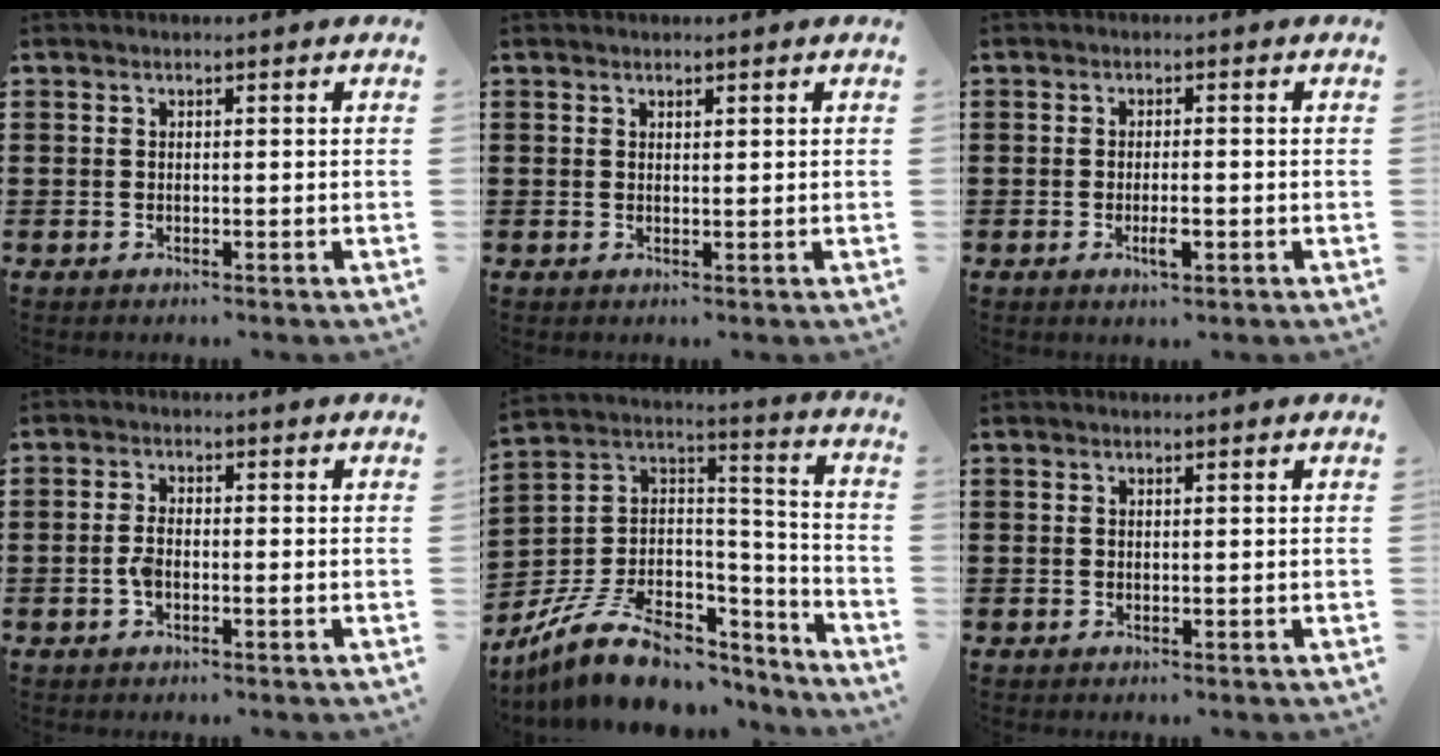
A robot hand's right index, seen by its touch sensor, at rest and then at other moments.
{"total": 0.7, "force": [0.6, 0.3, 0.2], "torque": [-0.004, 0.002, 0.011]}
{"total": 2.8, "force": [-0.9, 0.7, 2.5], "torque": [-0.050, -0.002, -0.019]}
{"total": 2.6, "force": [-0.9, 0.9, 2.3], "torque": [-0.056, -0.005, -0.021]}
{"total": 11.8, "force": [-7.7, 6.2, 6.4], "torque": [-0.135, 0.023, -0.138]}
{"total": 0.0}